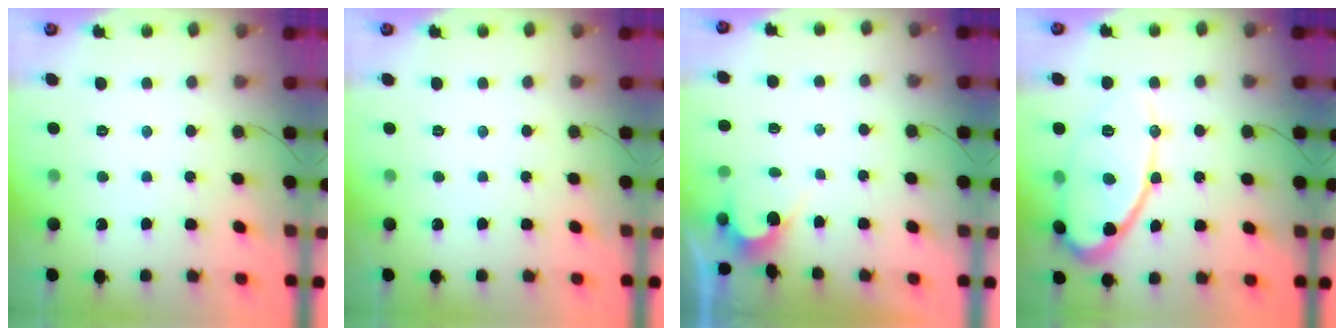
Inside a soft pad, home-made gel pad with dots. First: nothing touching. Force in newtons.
{"total": 0.0}
{"total": 2.7, "press": 2.7, "slide": 0.1}
{"total": 14.8, "press": 14.8, "slide": 1.2}